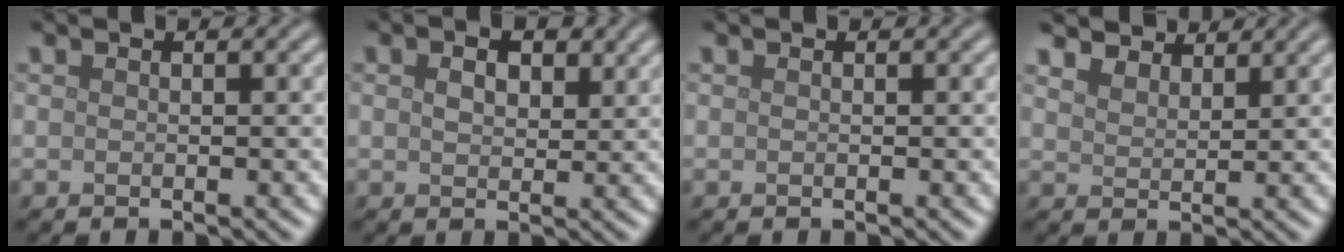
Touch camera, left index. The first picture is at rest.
{"total": 2.8, "force": [1.2, 1.7, 1.9], "torque": [-0.036, 0.001, 0.021]}
{"total": 0.0}
{"total": 4.8, "force": [4.3, 1.6, 1.3], "torque": [-0.042, -0.004, 0.075]}